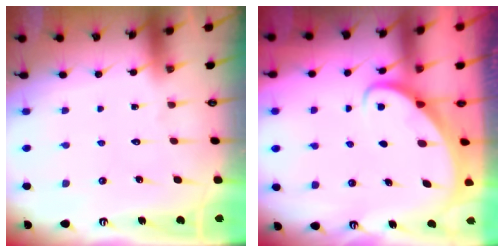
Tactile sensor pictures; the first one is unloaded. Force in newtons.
{"total": 2.4, "press": 2.4, "slide": 0.2}